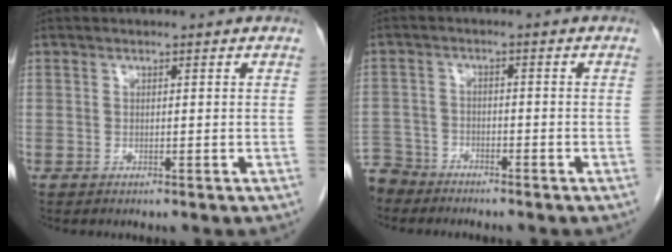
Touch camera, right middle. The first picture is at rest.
{"total": 6.3, "force": [-5.7, 2.7, 0.0], "torque": [-0.003, -0.007, -0.111]}